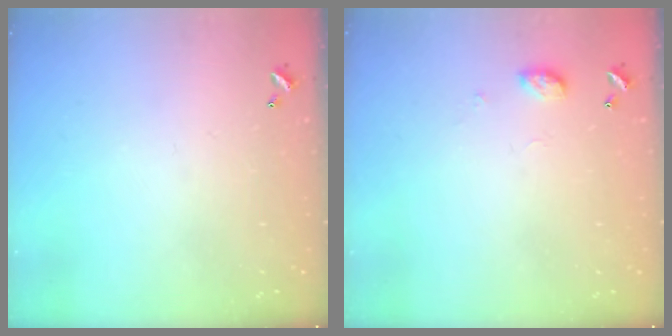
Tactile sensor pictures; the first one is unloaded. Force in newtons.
{"total": 5.3, "press": 5.2, "slide": 0.8}